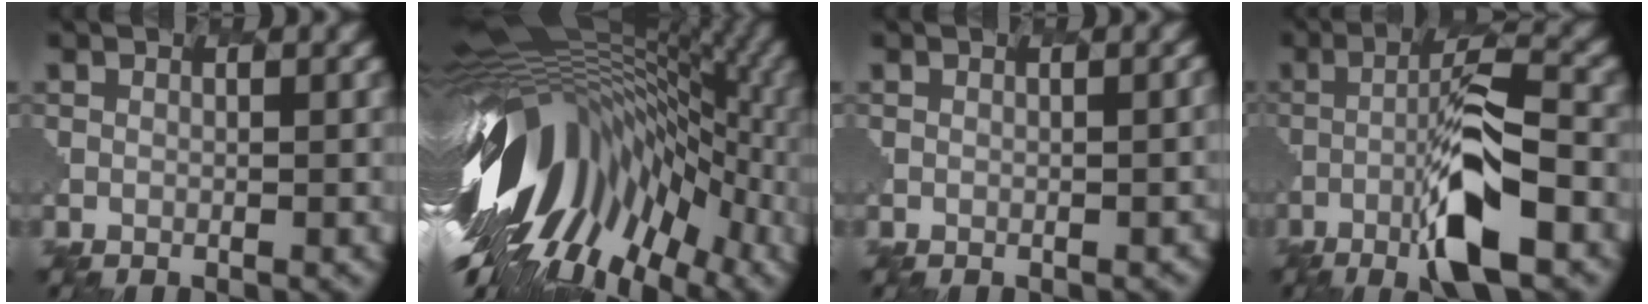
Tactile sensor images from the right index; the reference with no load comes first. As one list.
[{"total": 12.8, "force": [-3.0, 7.6, 9.8], "torque": [-0.193, 0.015, -0.076]}, {"total": 2.0, "force": [-0.3, 1.1, 1.6], "torque": [-0.006, 0.002, -0.002]}, {"total": 6.6, "force": [-4.0, 0.7, 5.1], "torque": [-0.125, 0.010, -0.088]}]